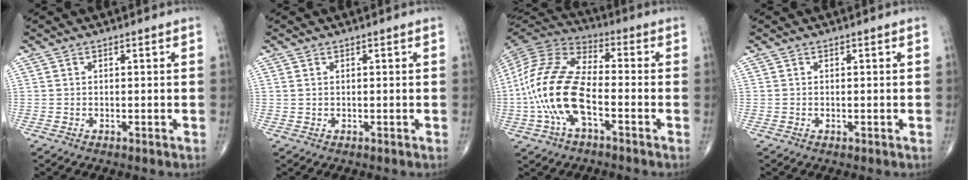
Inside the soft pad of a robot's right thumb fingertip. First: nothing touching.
{"total": 0.5, "force": [0.2, 0.3, 0.4], "torque": [-0.009, 0.005, 0.006]}
{"total": 17.3, "force": [-4.2, 8.3, 14.7], "torque": [-0.307, 0.032, -0.082]}
{"total": 0.0}